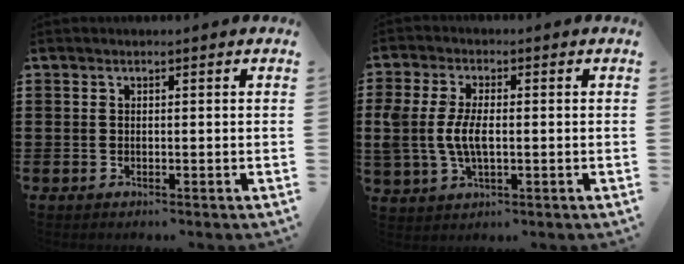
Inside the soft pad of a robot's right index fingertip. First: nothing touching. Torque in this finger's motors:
{"motor_torque": [0.40, -0.05, 0.48, 0.21]}